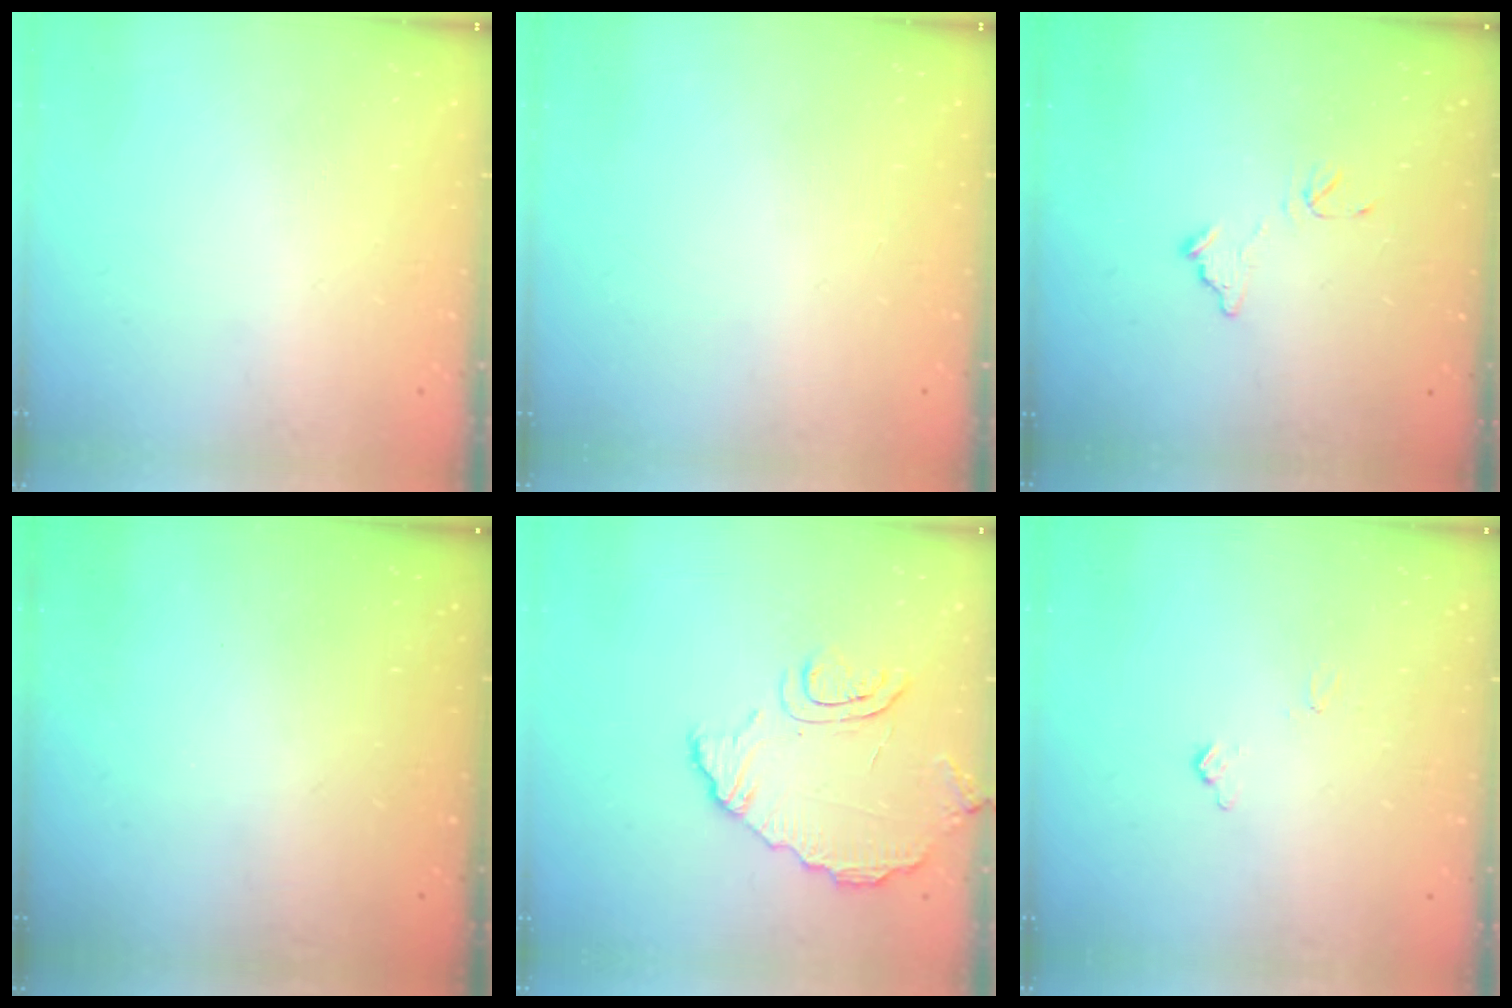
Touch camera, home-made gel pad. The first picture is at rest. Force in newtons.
{"total": 0.0}
{"total": 7.8, "press": 7.8, "slide": 0.5}
{"total": 3.3, "press": 3.3, "slide": 0.1}
{"total": 8.7, "press": 8.6, "slide": 1.2}
{"total": 4.8, "press": 4.8, "slide": 0.5}